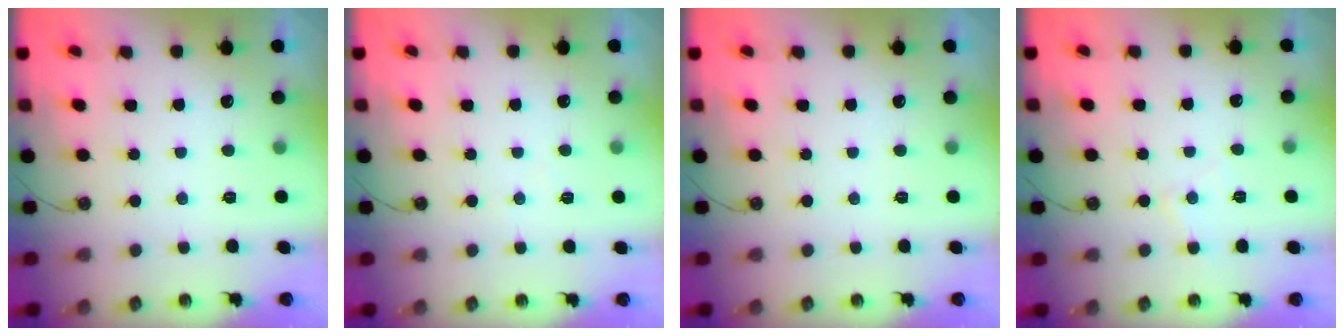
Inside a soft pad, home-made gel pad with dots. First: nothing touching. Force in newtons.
{"total": 3.5, "press": 3.5, "slide": 0.5}
{"total": 0.0}
{"total": 5.0, "press": 4.9, "slide": 0.7}